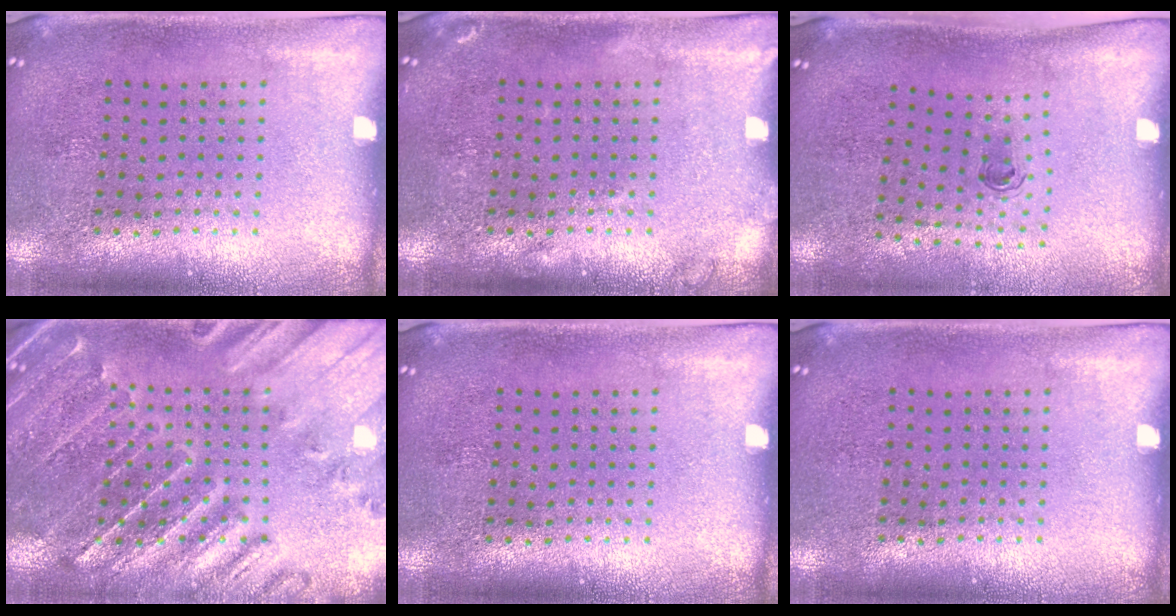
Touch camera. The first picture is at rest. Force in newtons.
{"total": 1.2, "press": 1.1, "slide": 0.2}
{"total": 0.6, "press": 0.3, "slide": 0.5}
{"total": 1.6, "press": 1.6, "slide": 0.3}
{"total": 0.0}
{"total": 0.0}